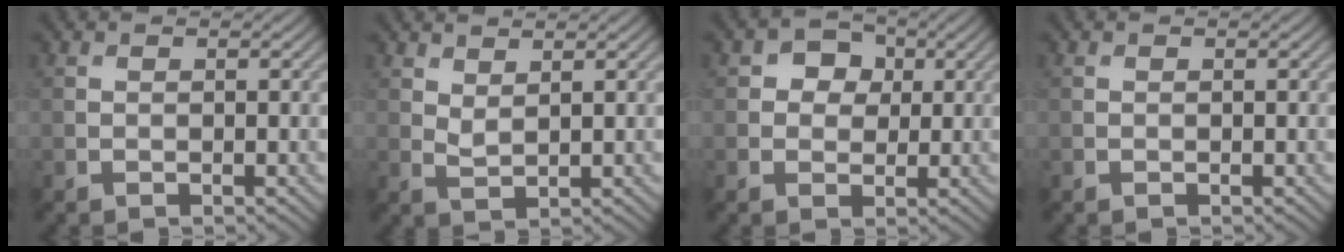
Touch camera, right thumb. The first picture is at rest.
{"total": 1.8, "force": [1.5, 0.5, 0.9], "torque": [-0.026, -0.003, 0.036]}
{"total": 3.7, "force": [0.8, 3.2, 1.8], "torque": [-0.027, 0.005, 0.002]}
{"total": 0.0}